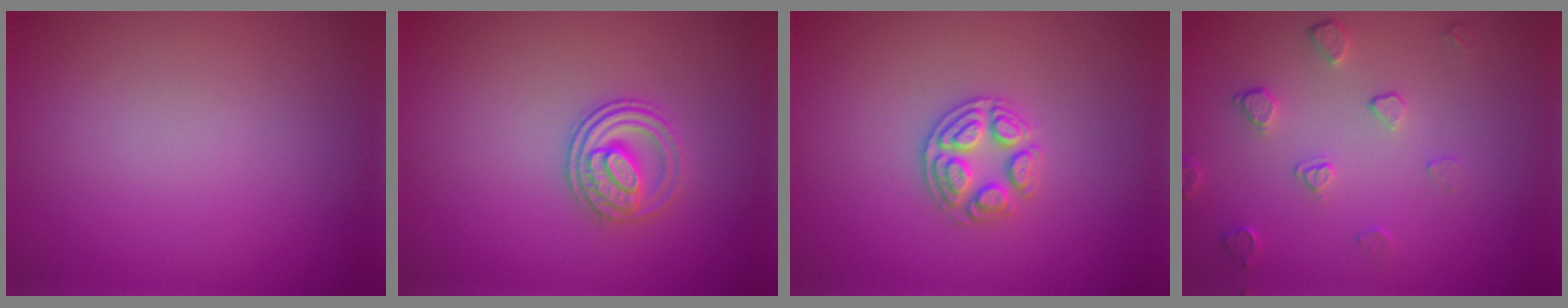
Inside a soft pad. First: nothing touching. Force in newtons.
{"total": 2.8, "press": 2.6, "slide": 1.1}
{"total": 2.9, "press": 2.7, "slide": 1.0}
{"total": 2.0, "press": 1.3, "slide": 1.5}